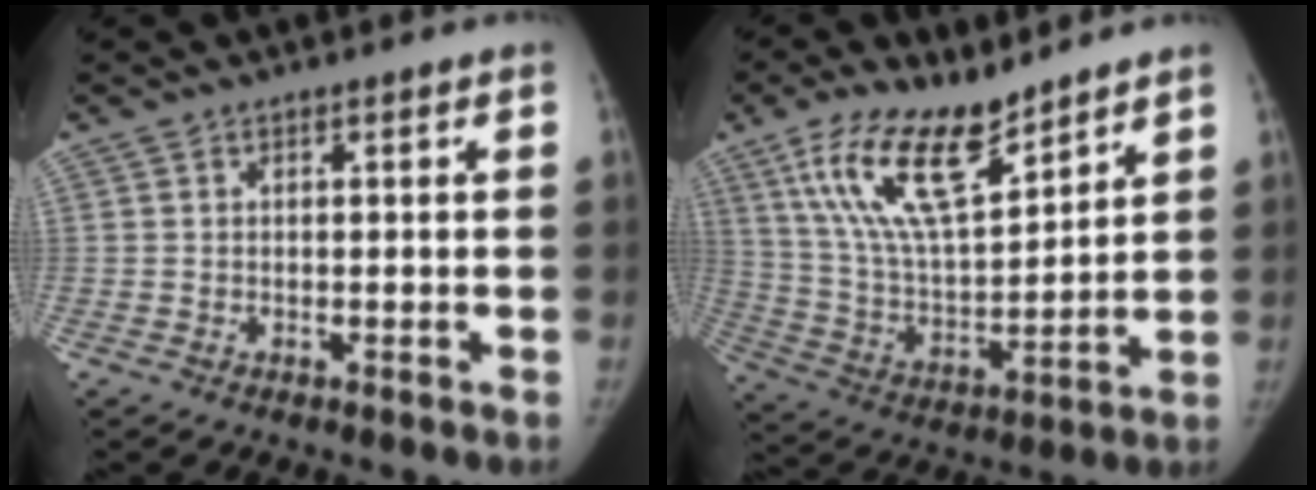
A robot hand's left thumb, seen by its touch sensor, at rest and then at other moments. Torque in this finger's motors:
{"motor_torque": [0.24, 0.31, 1.45, -1.32, 0.33]}